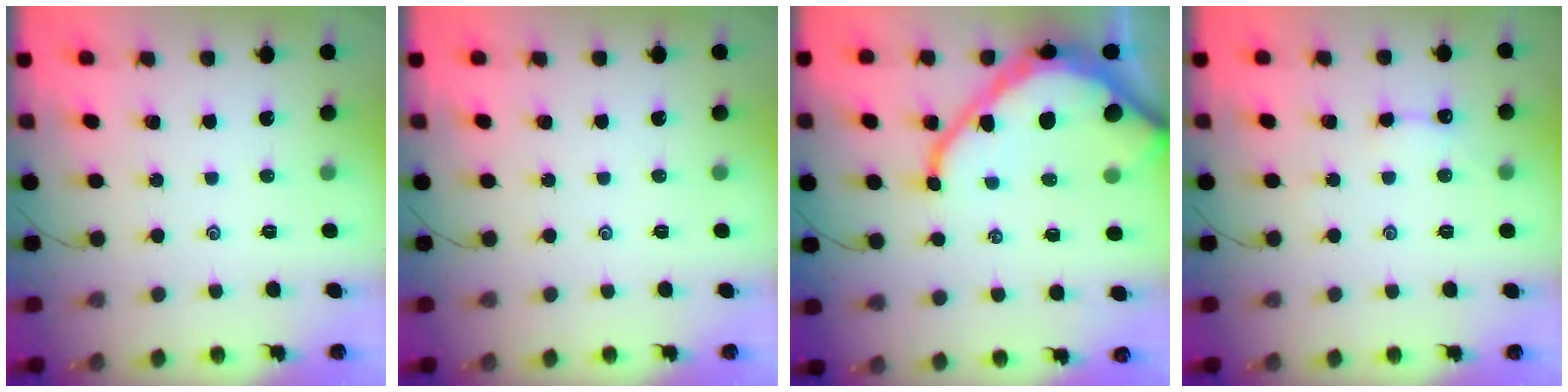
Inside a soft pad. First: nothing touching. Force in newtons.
{"total": 0.0}
{"total": 19.5, "press": 19.4, "slide": 1.8}
{"total": 3.0, "press": 3.0, "slide": 0.4}